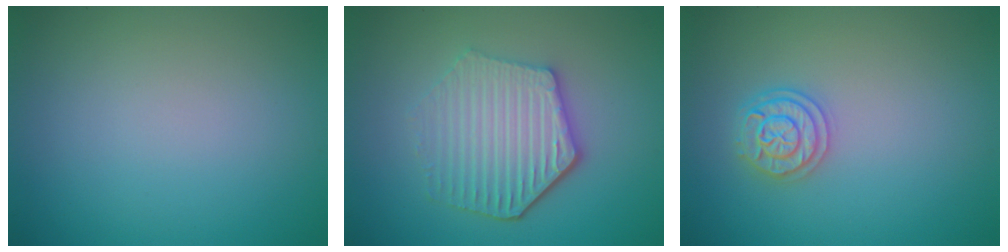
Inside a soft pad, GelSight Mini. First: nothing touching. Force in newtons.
{"total": 5.3, "press": 4.3, "slide": 3.2}
{"total": 2.4, "press": 2.4, "slide": 0.4}